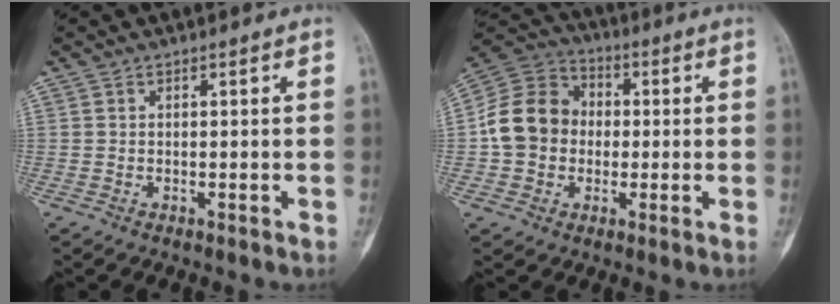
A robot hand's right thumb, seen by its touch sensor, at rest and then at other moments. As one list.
[{"total": 13.1, "force": [-0.5, 11.1, 6.9], "torque": [-0.104, 0.031, -0.020]}]